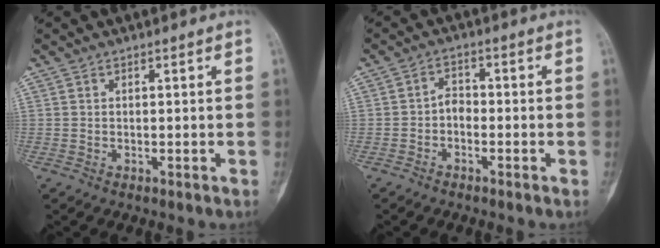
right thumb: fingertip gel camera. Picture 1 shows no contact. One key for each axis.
{"total": 2.6, "fx": -1.1, "fy": 1.7, "fz": 1.6, "tx": -0.017, "ty": 0.016, "tz": -0.030}